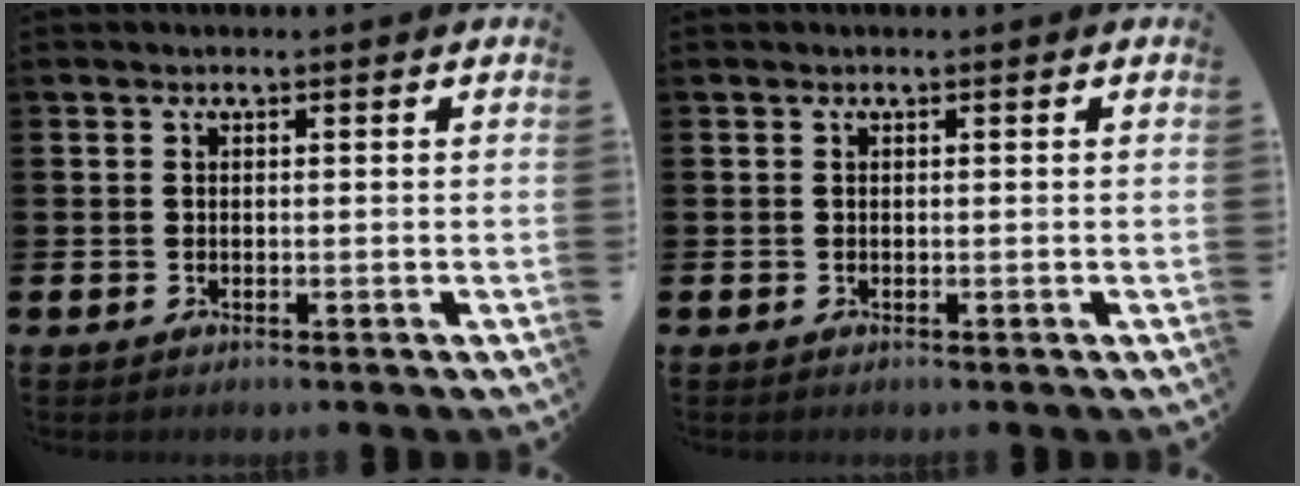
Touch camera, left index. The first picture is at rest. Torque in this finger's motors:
{"motor_torque": [0.00, 0.00, 0.00, 0.00]}